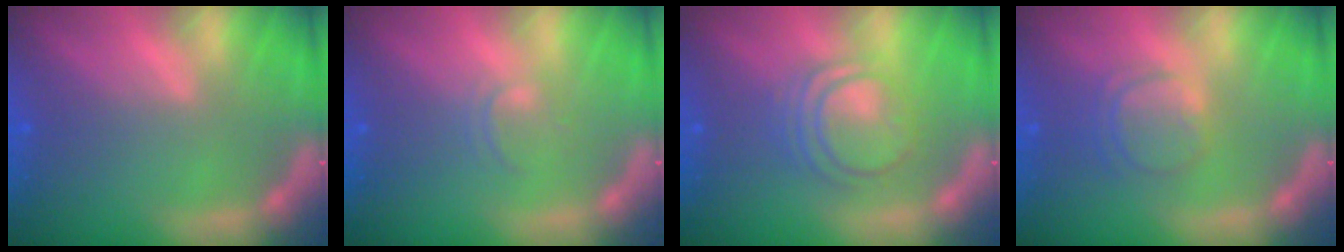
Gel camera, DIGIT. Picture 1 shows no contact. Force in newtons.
{"total": 1.4}
{"total": 5.6}
{"total": 3.5}